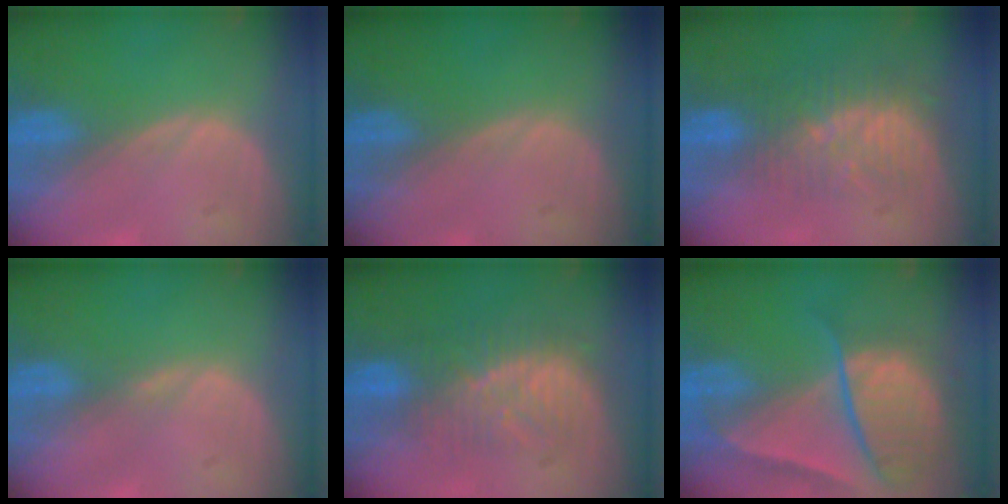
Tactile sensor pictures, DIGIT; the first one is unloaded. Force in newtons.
{"total": 0.0}
{"total": 8.5, "press": 7.4, "slide": 4.1}
{"total": 0.7, "press": 0.7, "slide": 0.2}
{"total": 8.0, "press": 7.8, "slide": 1.6}
{"total": 10.1, "press": 8.4, "slide": 5.5}